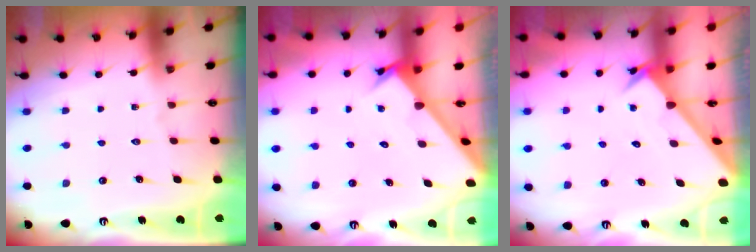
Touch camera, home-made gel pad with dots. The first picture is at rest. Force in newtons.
{"total": 2.7, "press": 2.7, "slide": 0.2}
{"total": 2.5, "press": 2.5, "slide": 0.2}